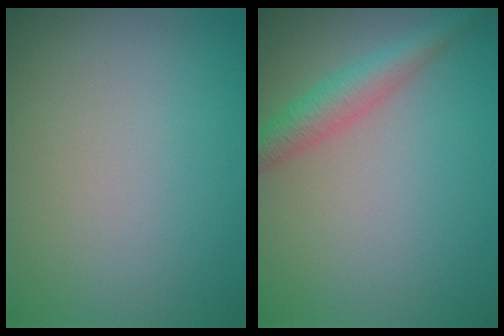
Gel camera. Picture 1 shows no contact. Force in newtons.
{"total": 3.0, "press": 3.0, "slide": 0.1}